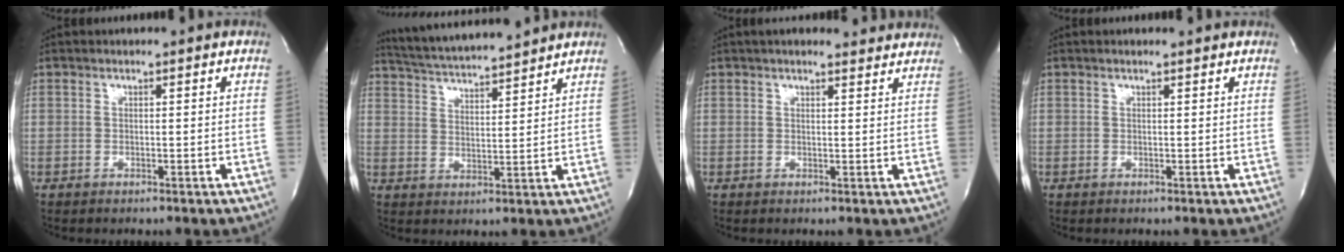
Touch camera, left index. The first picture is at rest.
{"total": 12.4, "force": [11.6, 0.2, 4.3], "torque": [-0.086, 0.018, 0.188]}
{"total": 8.8, "force": [8.0, 2.0, 3.1], "torque": [-0.037, 0.018, 0.088]}
{"total": 1.0, "force": [1.0, 0.0, 0.3], "torque": [-0.011, 0.005, 0.013]}